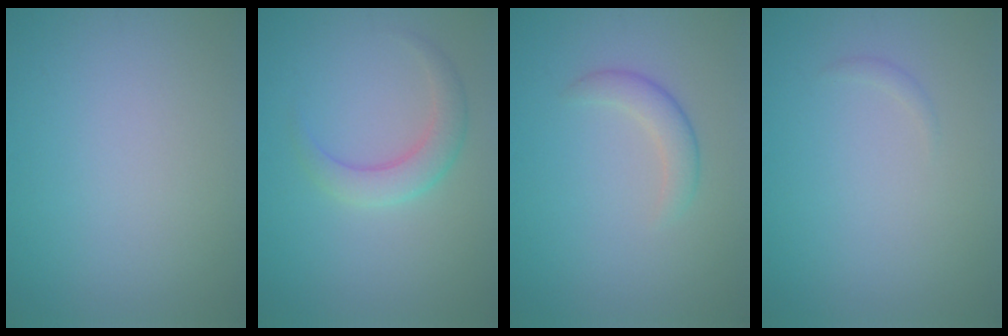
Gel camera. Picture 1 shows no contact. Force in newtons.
{"total": 2.8, "press": 2.8, "slide": 0.1}
{"total": 2.1, "press": 2.1, "slide": 0.0}
{"total": 0.5, "press": 0.5, "slide": 0.0}